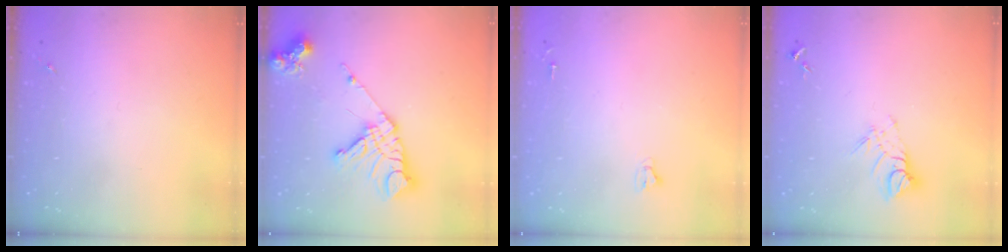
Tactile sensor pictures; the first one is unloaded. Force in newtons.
{"total": 16.4, "press": 16.3, "slide": 1.9}
{"total": 2.0, "press": 2.0, "slide": 0.2}
{"total": 7.9, "press": 7.9, "slide": 0.5}